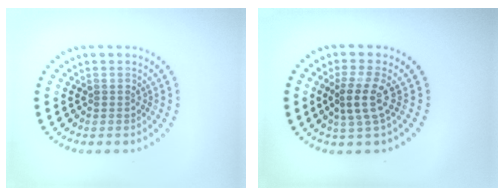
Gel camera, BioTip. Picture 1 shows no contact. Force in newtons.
{"total": 2.7, "press": 2.1, "slide": 1.6}